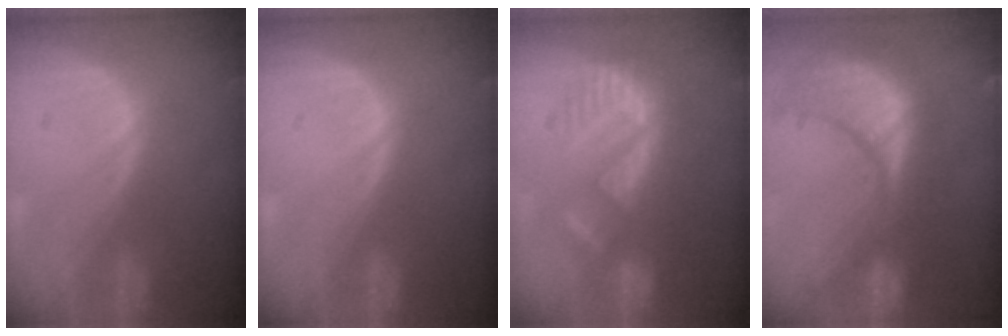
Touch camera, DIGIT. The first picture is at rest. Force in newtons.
{"total": 0.0}
{"total": 9.1, "press": 8.0, "slide": 4.3}
{"total": 13.0, "press": 11.5, "slide": 6.1}